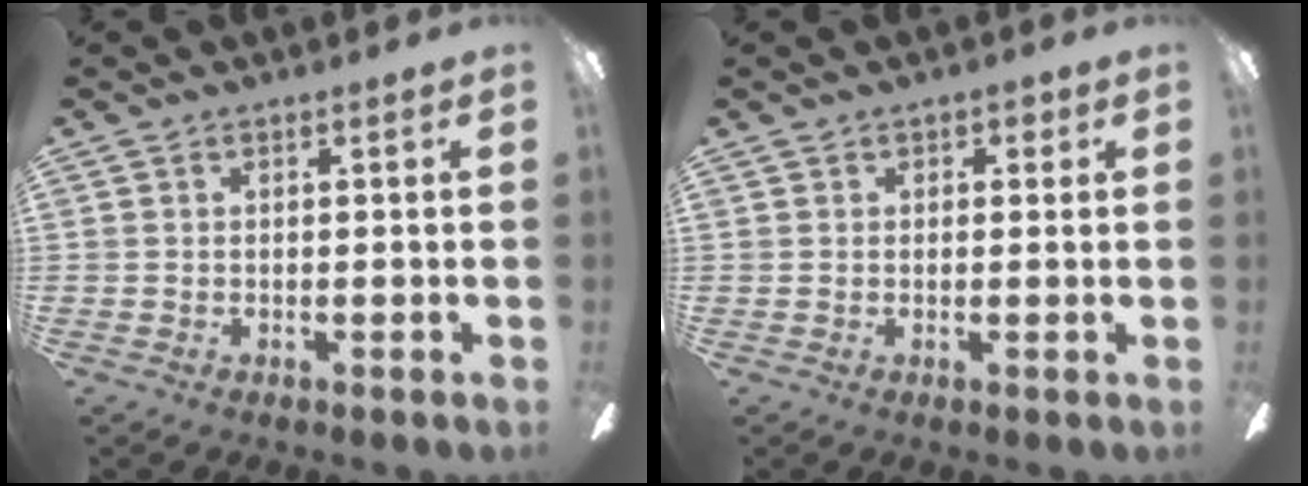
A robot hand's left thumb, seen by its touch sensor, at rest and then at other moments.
{"total": 1.7, "force": [0.4, 1.4, 0.8], "torque": [0.002, 0.001, 0.002]}